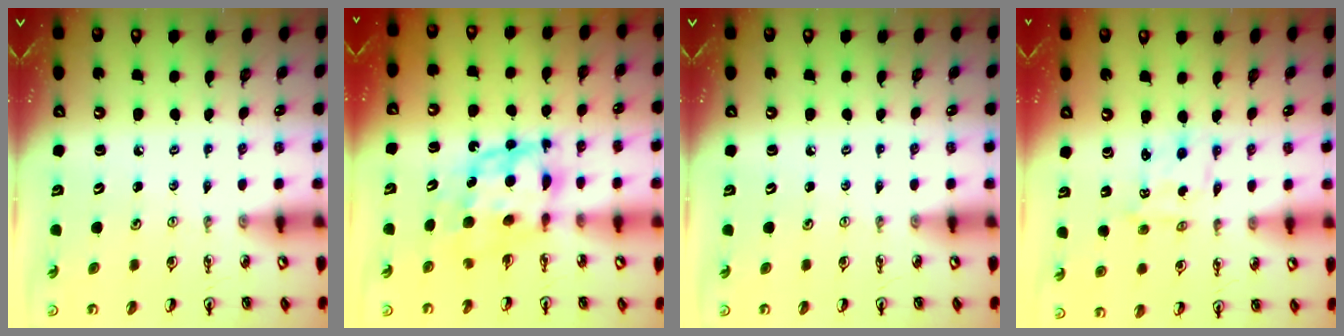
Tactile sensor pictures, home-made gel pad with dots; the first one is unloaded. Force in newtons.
{"total": 7.1, "press": 7.1, "slide": 0.9}
{"total": 0.0}
{"total": 0.9, "press": 0.9, "slide": 0.1}